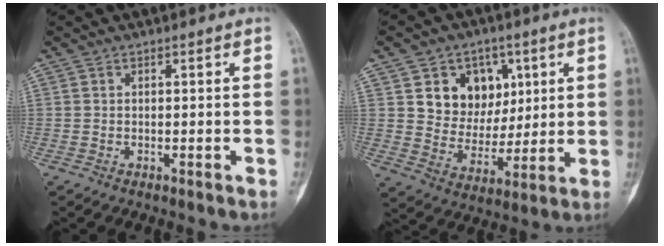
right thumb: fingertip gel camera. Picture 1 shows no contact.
{"total": 12.5, "force": [4.7, 10.3, 5.4], "torque": [-0.038, -0.017, 0.086]}